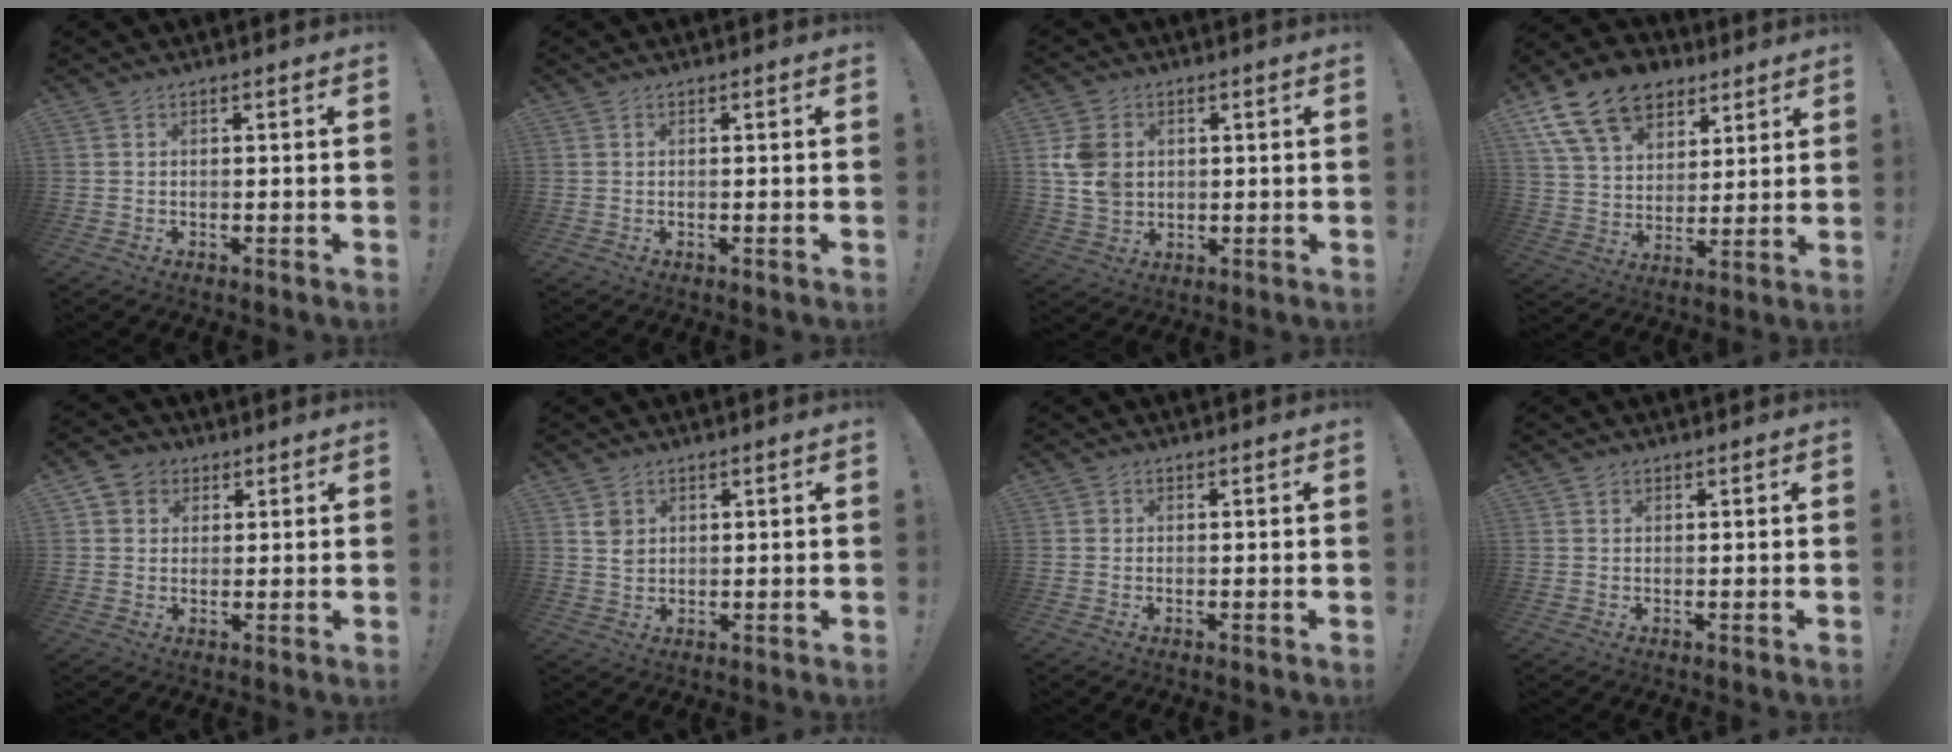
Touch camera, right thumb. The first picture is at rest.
{"total": 0.0}
{"total": 9.7, "force": [1.9, 8.2, 4.9], "torque": [-0.089, 0.001, 0.039]}
{"total": 18.7, "force": [10.4, 12.4, 9.2], "torque": [-0.159, -0.051, 0.196]}
{"total": 5.3, "force": [1.9, 4.8, 1.3], "torque": [-0.022, -0.003, 0.039]}
{"total": 3.6, "force": [2.0, 2.7, 1.3], "torque": [-0.009, -0.010, 0.034]}
{"total": 1.0, "force": [0.4, 0.9, 0.1], "torque": [0.005, -0.001, 0.007]}
{"total": 1.0, "force": [0.7, 0.7, 0.1], "torque": [0.000, 0.000, 0.012]}